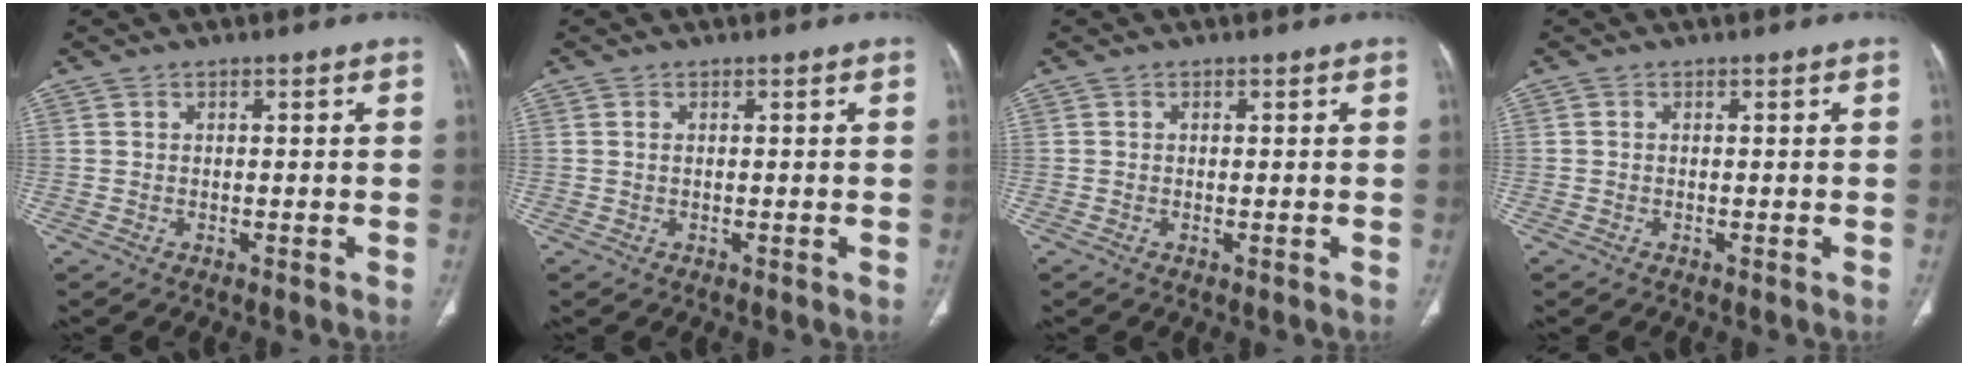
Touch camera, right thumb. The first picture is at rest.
{"total": 0.5, "force": [0.2, 0.3, 0.4], "torque": [-0.012, 0.005, 0.003]}
{"total": 0.0}
{"total": 0.0}